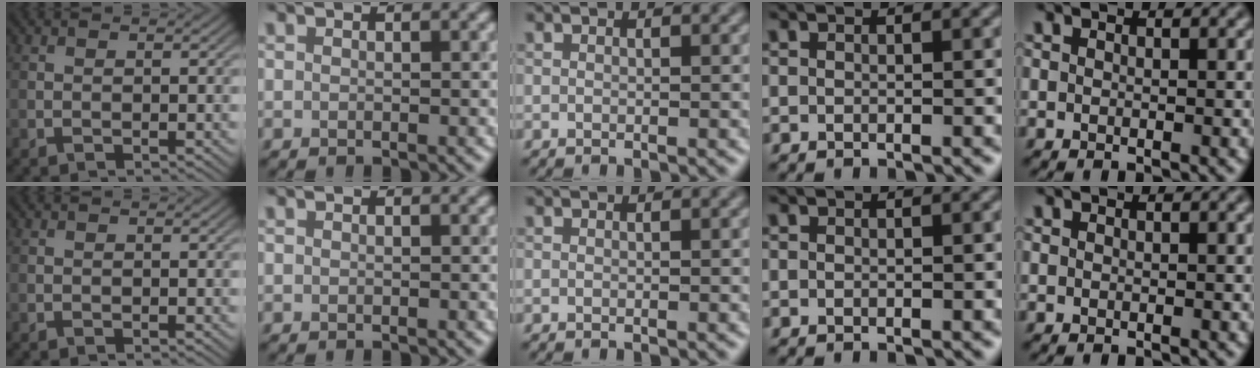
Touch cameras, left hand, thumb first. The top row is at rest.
{}